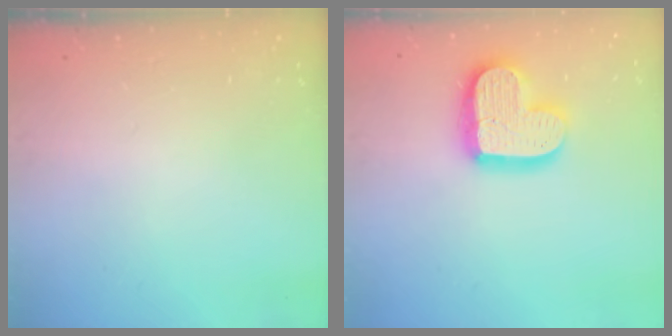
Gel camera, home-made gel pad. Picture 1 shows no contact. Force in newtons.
{"total": 16.4, "press": 16.4, "slide": 1.1}